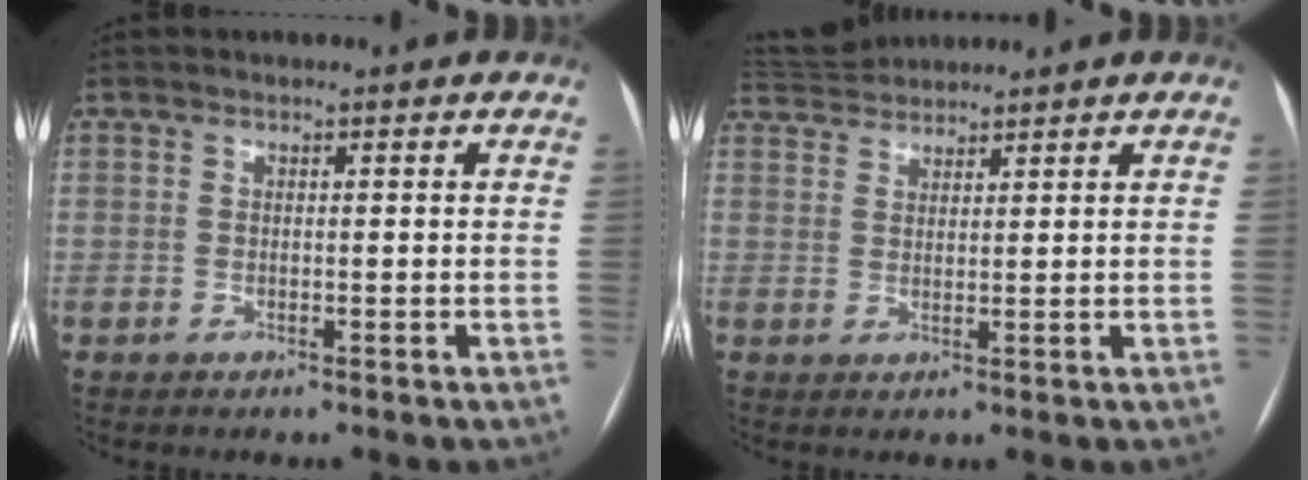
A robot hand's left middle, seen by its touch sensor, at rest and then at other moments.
{"total": 5.5, "force": [5.4, 0.7, 0.7], "torque": [-0.015, 0.033, 0.101]}